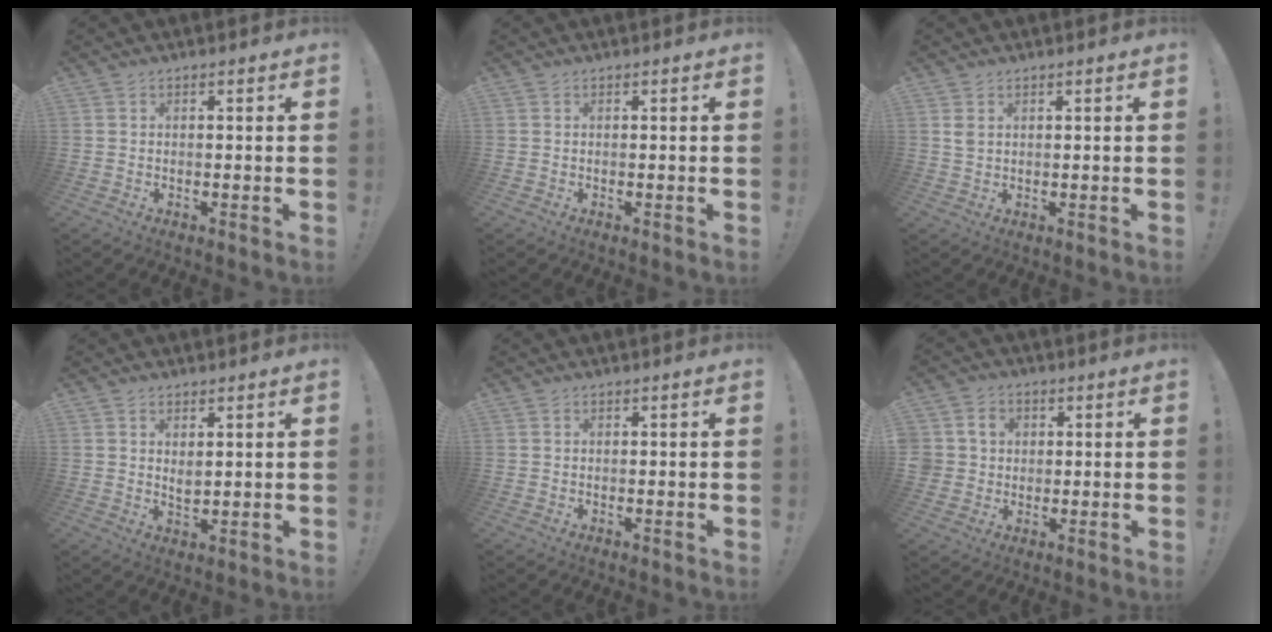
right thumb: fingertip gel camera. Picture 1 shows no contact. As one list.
[{"total": 0.0}, {"total": 2.2, "force": [0.9, 1.3, 1.5], "torque": [-0.026, 0.001, 0.016]}, {"total": 2.7, "force": [1.6, 1.3, 1.7], "torque": [-0.023, -0.012, 0.026]}, {"total": 0.0}, {"total": 5.9, "force": [0.9, 5.7, 1.5], "torque": [-0.038, 0.003, 0.020]}]